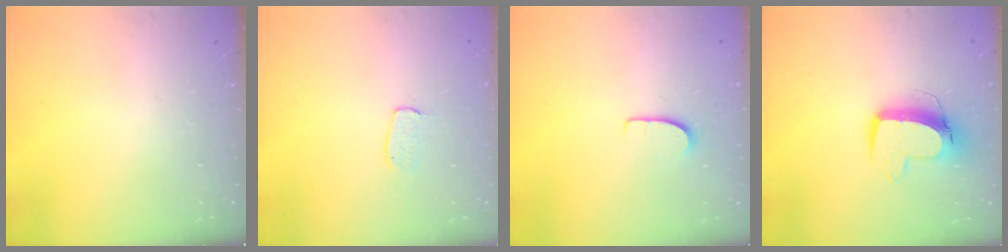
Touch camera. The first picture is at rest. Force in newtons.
{"total": 5.8, "press": 5.8, "slide": 0.2}
{"total": 6.7, "press": 6.7, "slide": 0.3}
{"total": 10.9, "press": 10.8, "slide": 1.2}